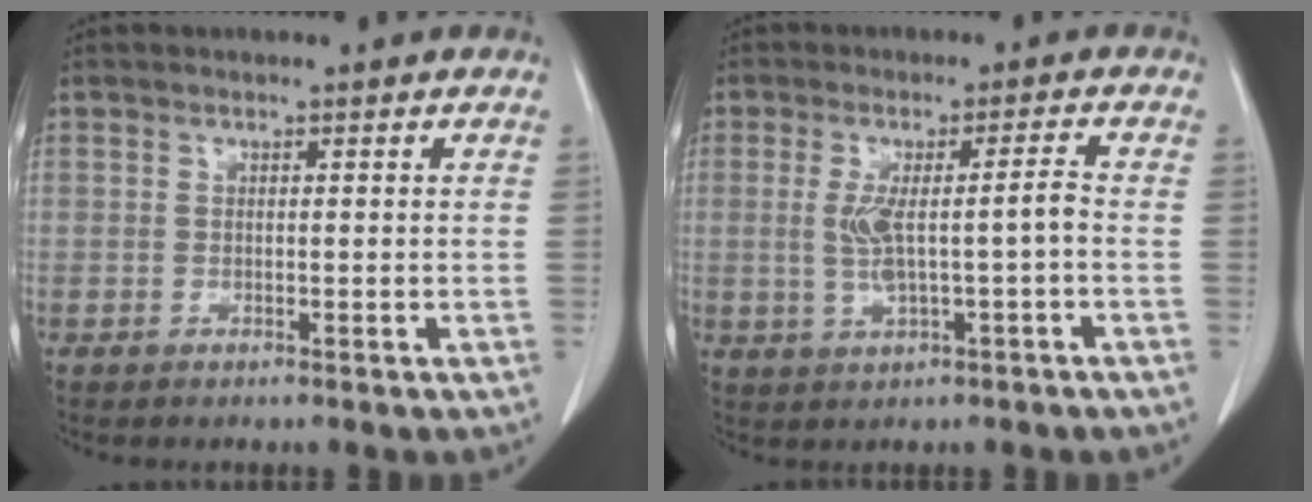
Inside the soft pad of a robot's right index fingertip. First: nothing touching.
{"total": 6.2, "force": [-0.5, 0.5, 6.1], "torque": [-0.118, 0.009, -0.001]}